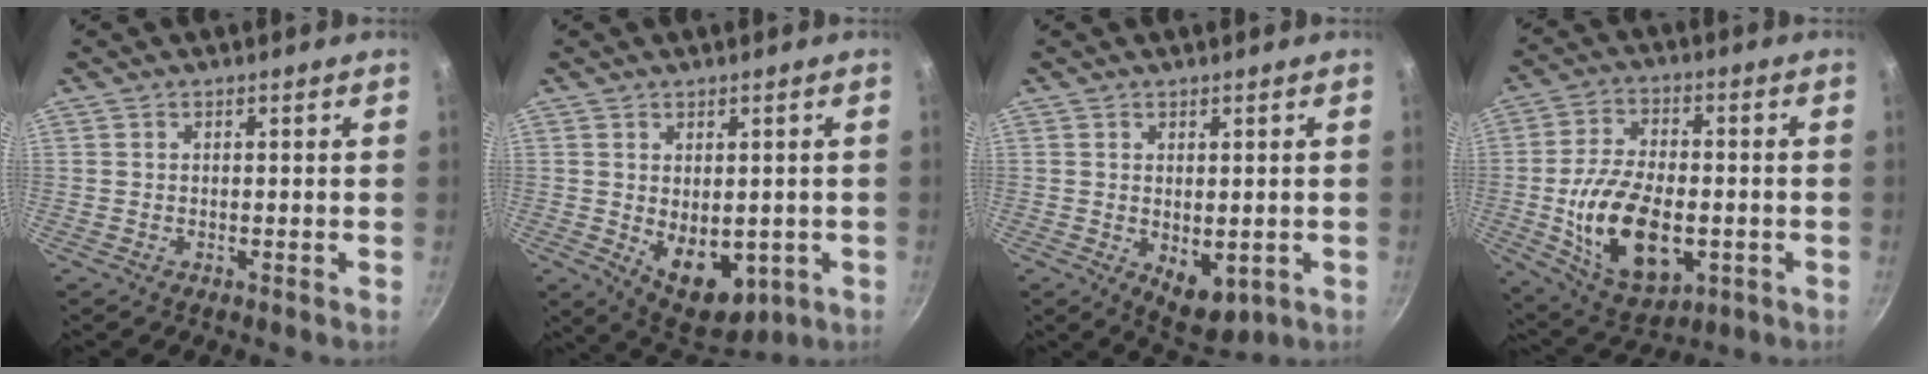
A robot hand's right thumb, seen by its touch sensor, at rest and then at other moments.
{"total": 10.6, "force": [-1.6, 6.8, 8.0], "torque": [-0.089, -0.017, 0.000]}
{"total": 6.6, "force": [-0.9, 4.0, 5.2], "torque": [-0.060, -0.015, 0.002]}
{"total": 18.2, "force": [-3.4, 10.5, 14.5], "torque": [-0.250, 0.009, -0.044]}